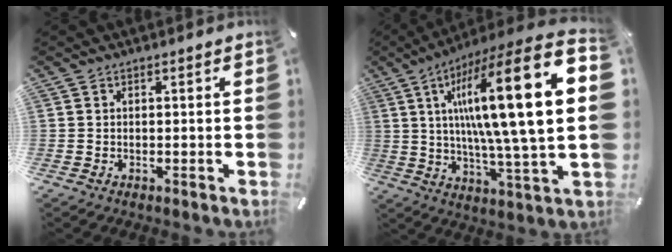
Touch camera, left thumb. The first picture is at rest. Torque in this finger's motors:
{"motor_torque": [2.58, 2.43, 2.77, 0.00, 1.05]}